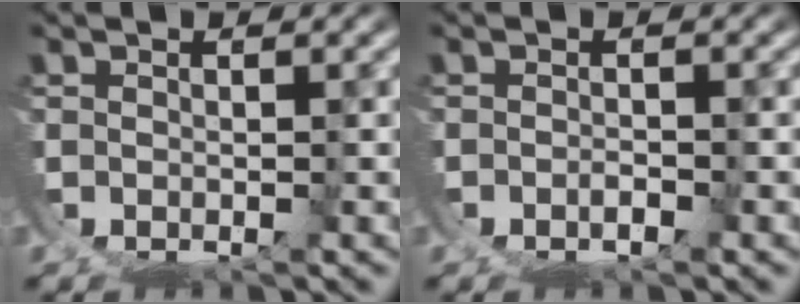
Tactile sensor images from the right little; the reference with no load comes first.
{"total": 0.9, "force": [-0.6, -0.4, 0.5], "torque": [-0.008, 0.002, -0.012]}